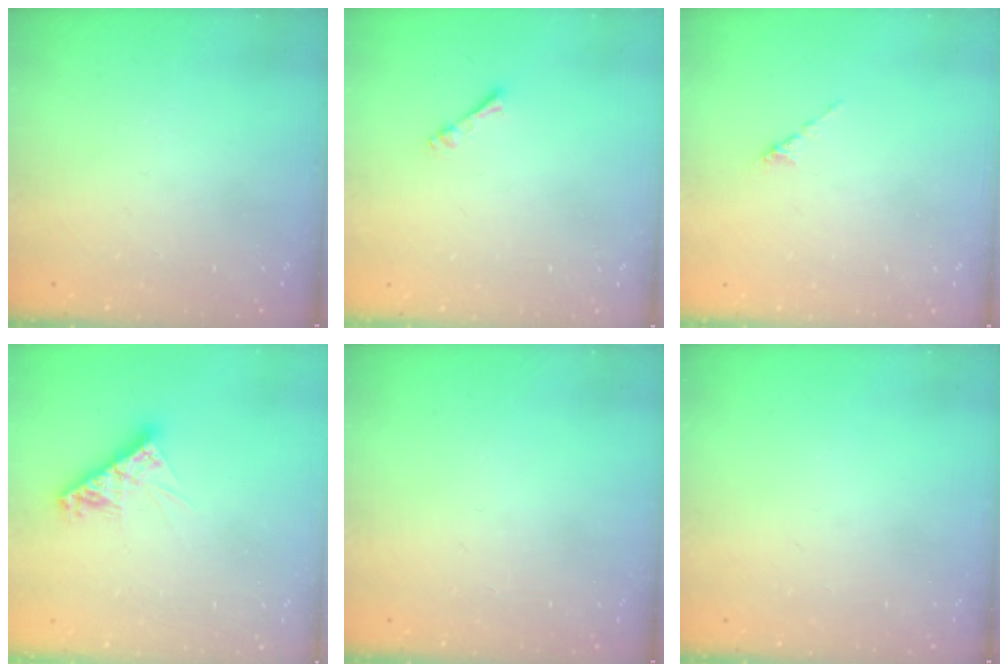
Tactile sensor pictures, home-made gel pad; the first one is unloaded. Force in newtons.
{"total": 1.1, "press": 1.1, "slide": 0.2}
{"total": 0.0}
{"total": 9.3, "press": 9.3, "slide": 0.9}
{"total": 0.0}
{"total": 0.0}